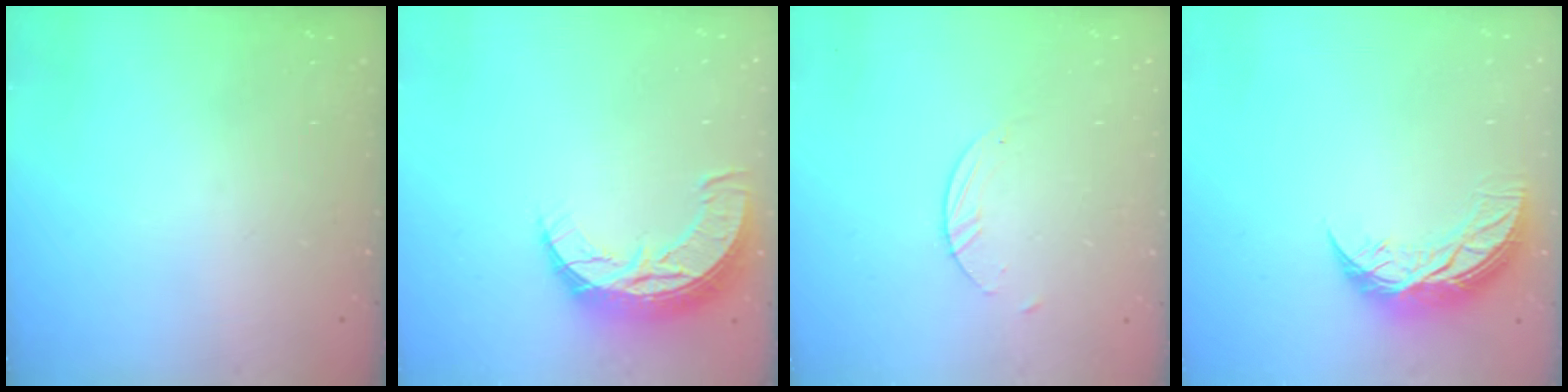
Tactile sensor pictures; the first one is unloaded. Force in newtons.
{"total": 10.6, "press": 10.6, "slide": 0.8}
{"total": 1.5, "press": 1.5, "slide": 0.1}
{"total": 9.0, "press": 9.0, "slide": 0.8}